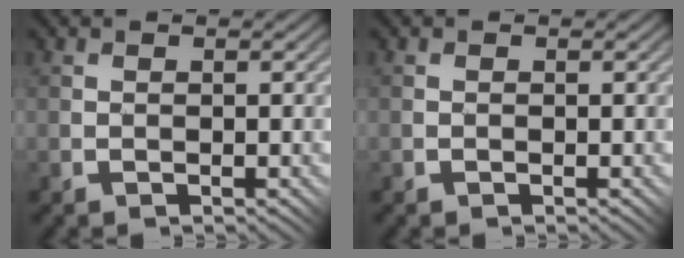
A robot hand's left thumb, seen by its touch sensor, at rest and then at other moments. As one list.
[{"total": 0.0}]